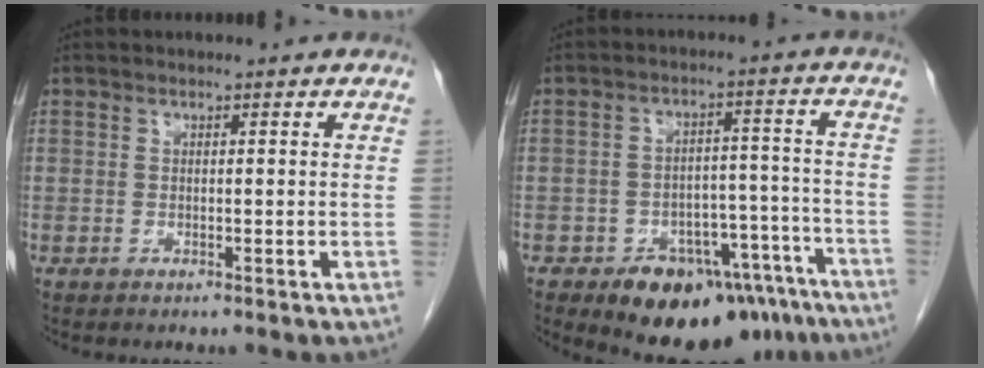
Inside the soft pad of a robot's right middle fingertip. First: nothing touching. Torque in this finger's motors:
{"motor_torque": [1.07, -1.06, 0.11, 0.09]}